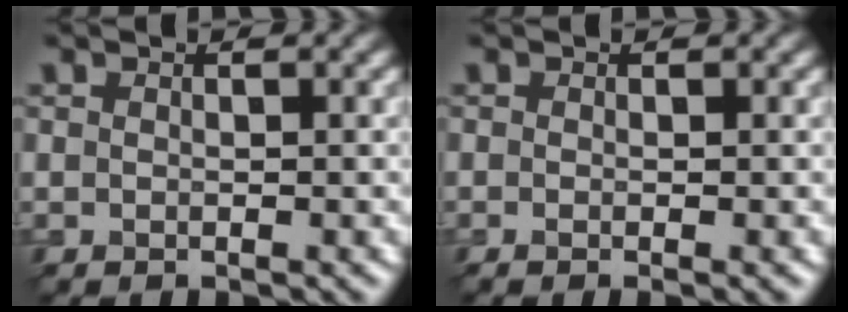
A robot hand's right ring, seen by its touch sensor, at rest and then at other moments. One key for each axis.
{"total": 1.3, "fx": -0.3, "fy": 0.4, "fz": 1.2, "tx": -0.013, "ty": -0.009, "tz": -0.006}